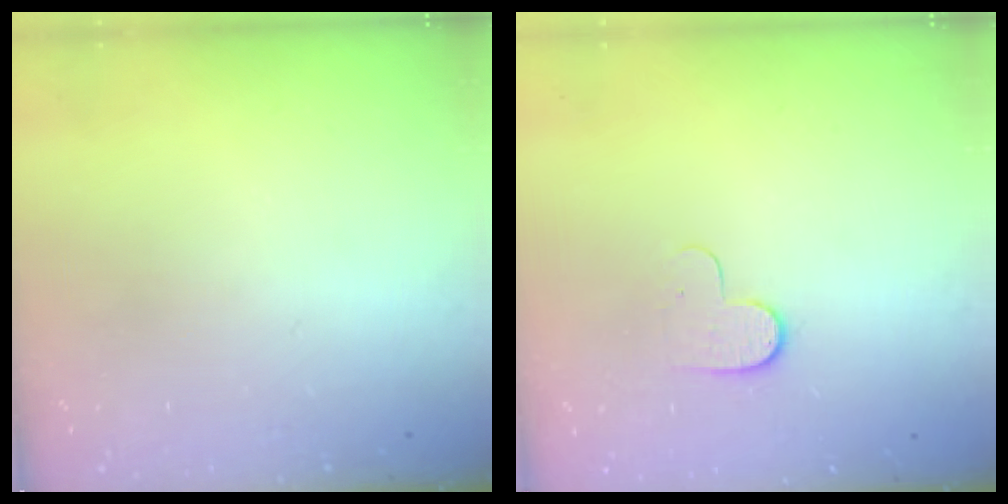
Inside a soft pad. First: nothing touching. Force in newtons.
{"total": 5.4, "press": 5.3, "slide": 1.2}